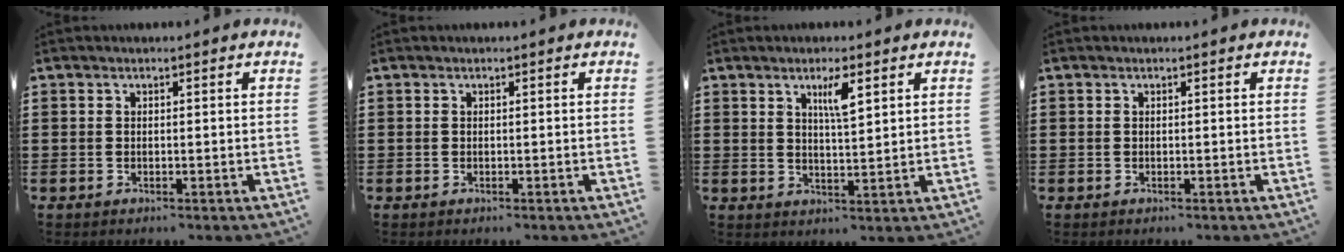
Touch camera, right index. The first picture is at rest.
{"total": 0.0}
{"total": 4.1, "force": [2.2, 0.8, 3.4], "torque": [-0.057, 0.000, 0.031]}
{"total": 0.0}